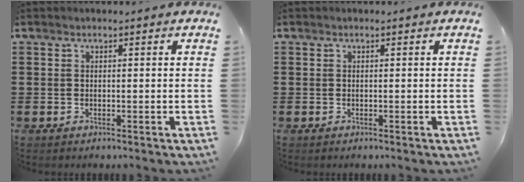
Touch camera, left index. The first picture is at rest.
{"total": 0.0}